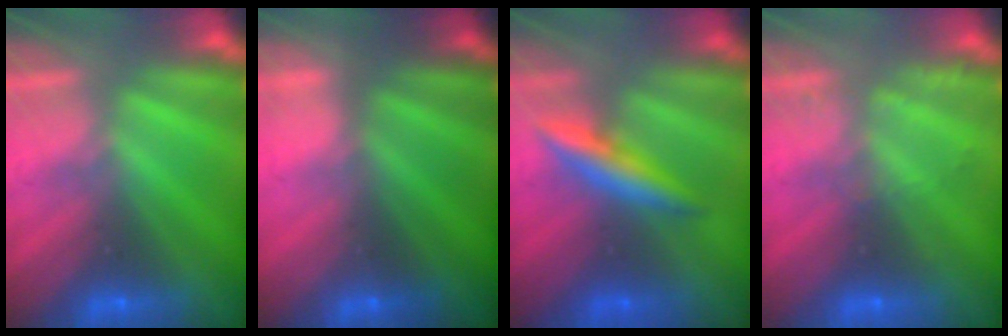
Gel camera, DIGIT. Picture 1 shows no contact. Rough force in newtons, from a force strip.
{"total": 2.1}
{"total": 2.6}
{"total": 2.0}